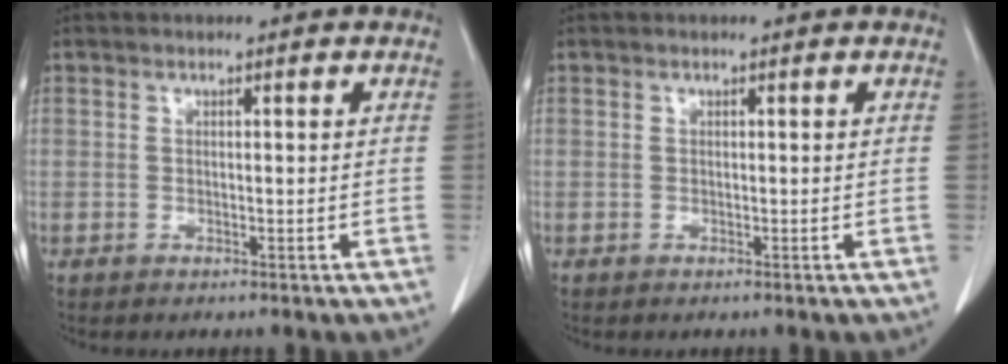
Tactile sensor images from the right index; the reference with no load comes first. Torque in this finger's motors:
{"motor_torque": [0.00, 0.00, 0.00, 0.00]}